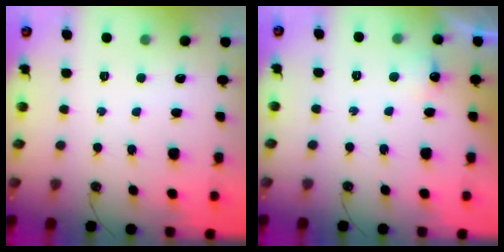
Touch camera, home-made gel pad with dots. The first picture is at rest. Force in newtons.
{"total": 5.7, "press": 5.5, "slide": 1.1}